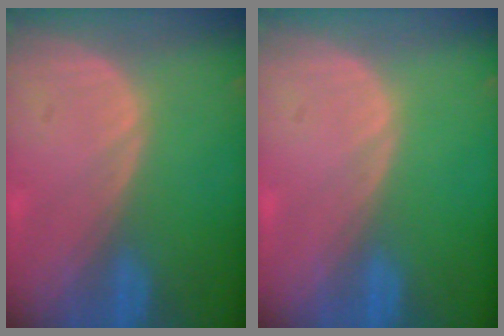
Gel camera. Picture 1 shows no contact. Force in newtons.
{"total": 0.0}